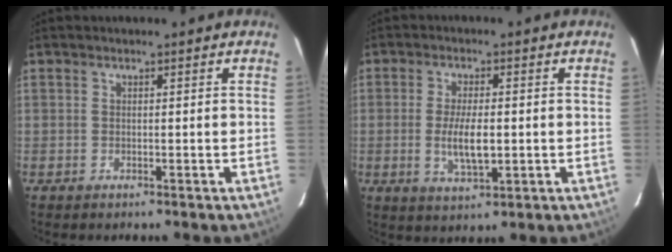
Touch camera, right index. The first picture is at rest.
{"total": 6.5, "force": [-0.8, 2.4, 6.0], "torque": [-0.117, -0.009, -0.011]}